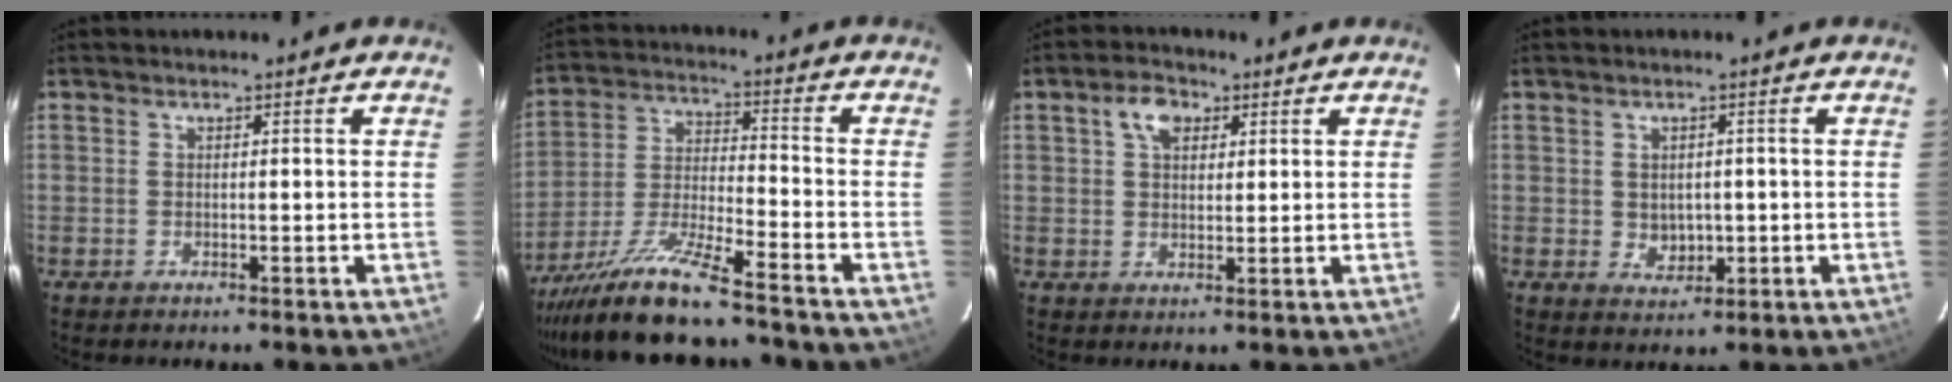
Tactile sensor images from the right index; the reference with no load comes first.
{"total": 12.0, "force": [-10.3, 0.2, 6.2], "torque": [-0.131, -0.007, -0.191]}
{"total": 5.0, "force": [2.1, 3.2, 3.1], "torque": [-0.052, 0.017, 0.038]}
{"total": 3.7, "force": [0.0, 3.2, 1.9], "torque": [-0.032, 0.001, 0.008]}